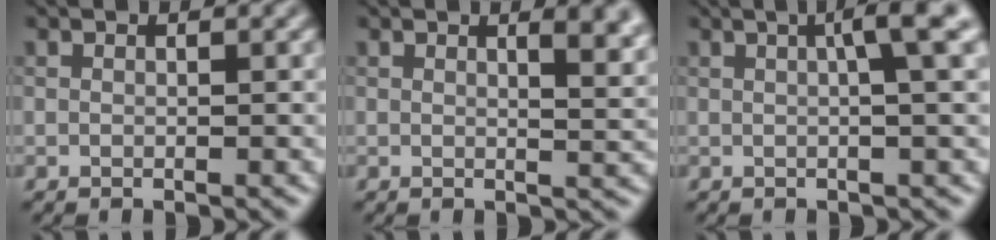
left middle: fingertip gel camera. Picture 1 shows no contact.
{"total": 4.6, "force": [2.1, 1.9, 3.6], "torque": [-0.020, 0.008, 0.023]}
{"total": 4.6, "force": [1.0, 0.9, 4.4], "torque": [-0.055, 0.017, 0.013]}